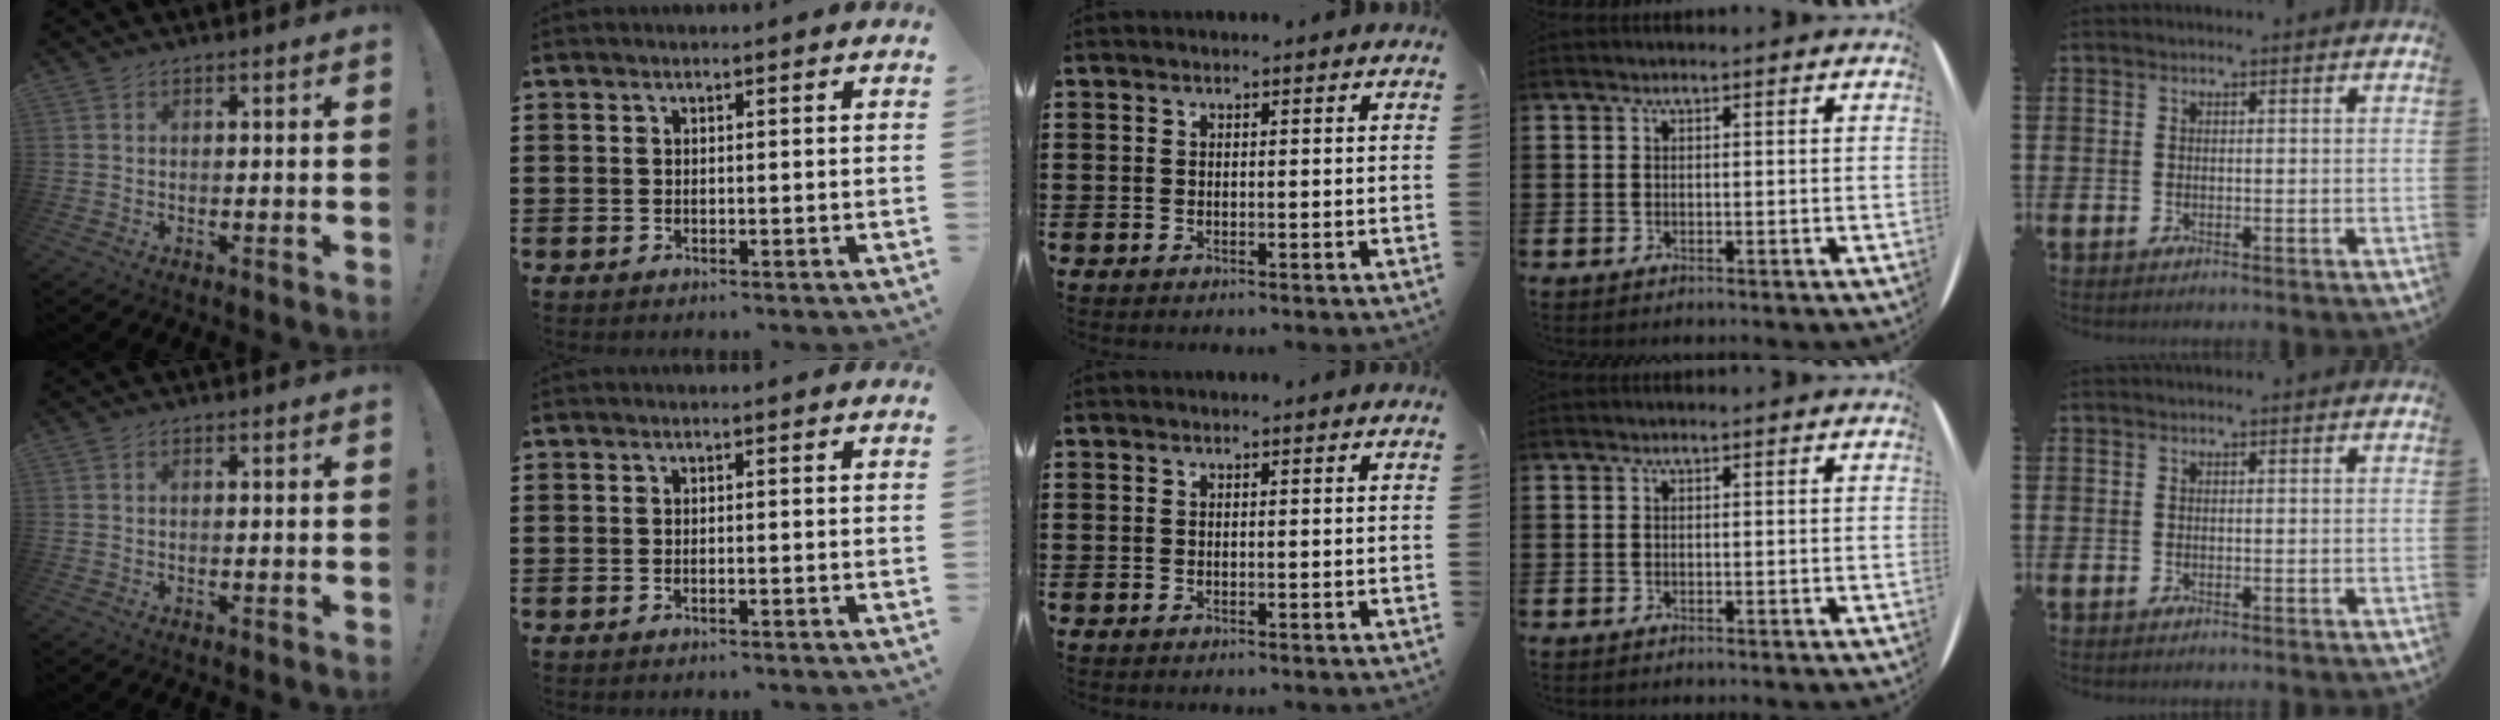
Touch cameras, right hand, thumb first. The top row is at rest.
{"index": {"total": 0.5, "force": [-0.3, 0.0, 0.4], "torque": [-0.007, -0.003, -0.006]}}